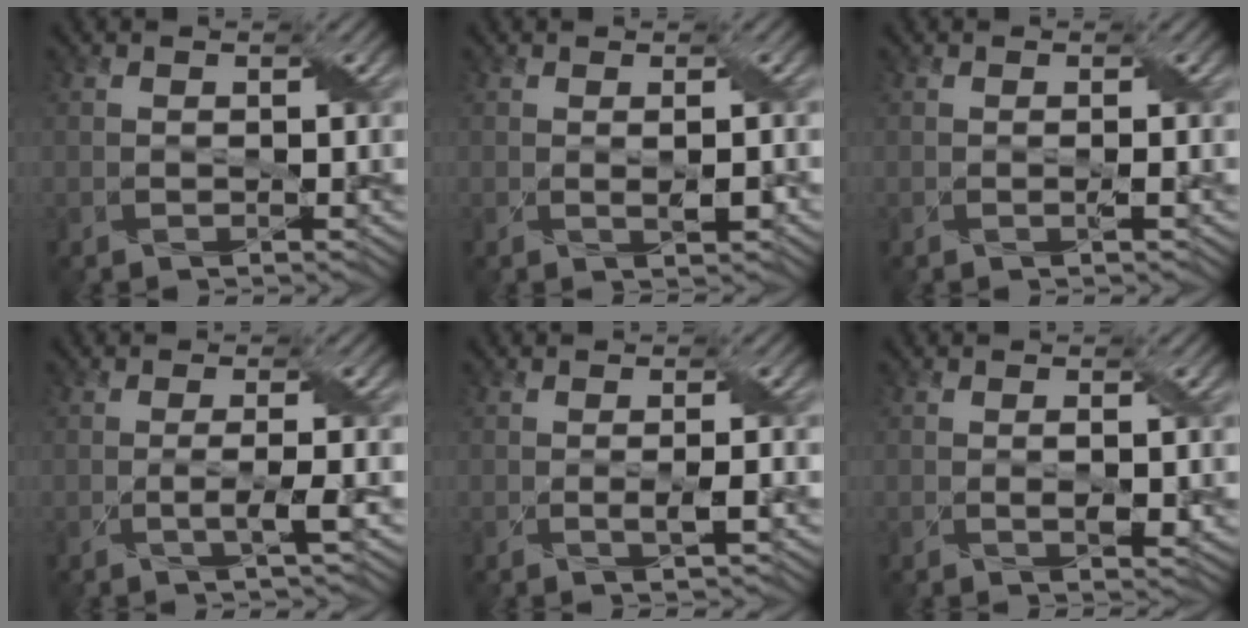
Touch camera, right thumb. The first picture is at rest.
{"total": 1.2, "force": [0.1, 0.1, 1.2], "torque": [-0.027, 0.002, 0.002]}
{"total": 0.7, "force": [-0.1, -0.1, 0.7], "torque": [-0.015, 0.003, -0.002]}
{"total": 2.6, "force": [-0.4, 0.2, 2.6], "torque": [-0.048, 0.005, -0.015]}
{"total": 1.8, "force": [-0.2, 0.1, 1.7], "torque": [-0.034, 0.002, -0.004]}
{"total": 1.9, "force": [-0.1, 0.7, 1.8], "torque": [-0.033, -0.003, 0.002]}